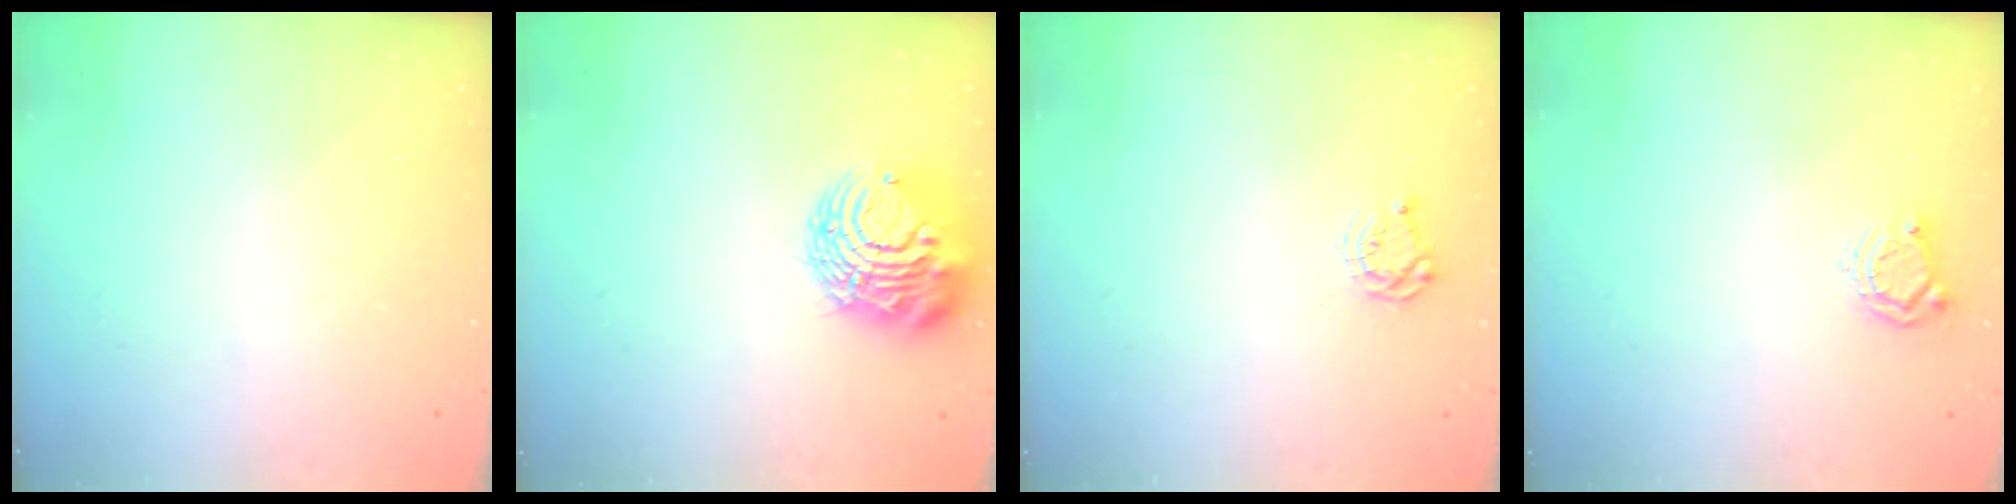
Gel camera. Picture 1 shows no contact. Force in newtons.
{"total": 12.1, "press": 12.0, "slide": 1.4}
{"total": 4.8, "press": 4.8, "slide": 0.6}
{"total": 4.6, "press": 4.6, "slide": 0.2}